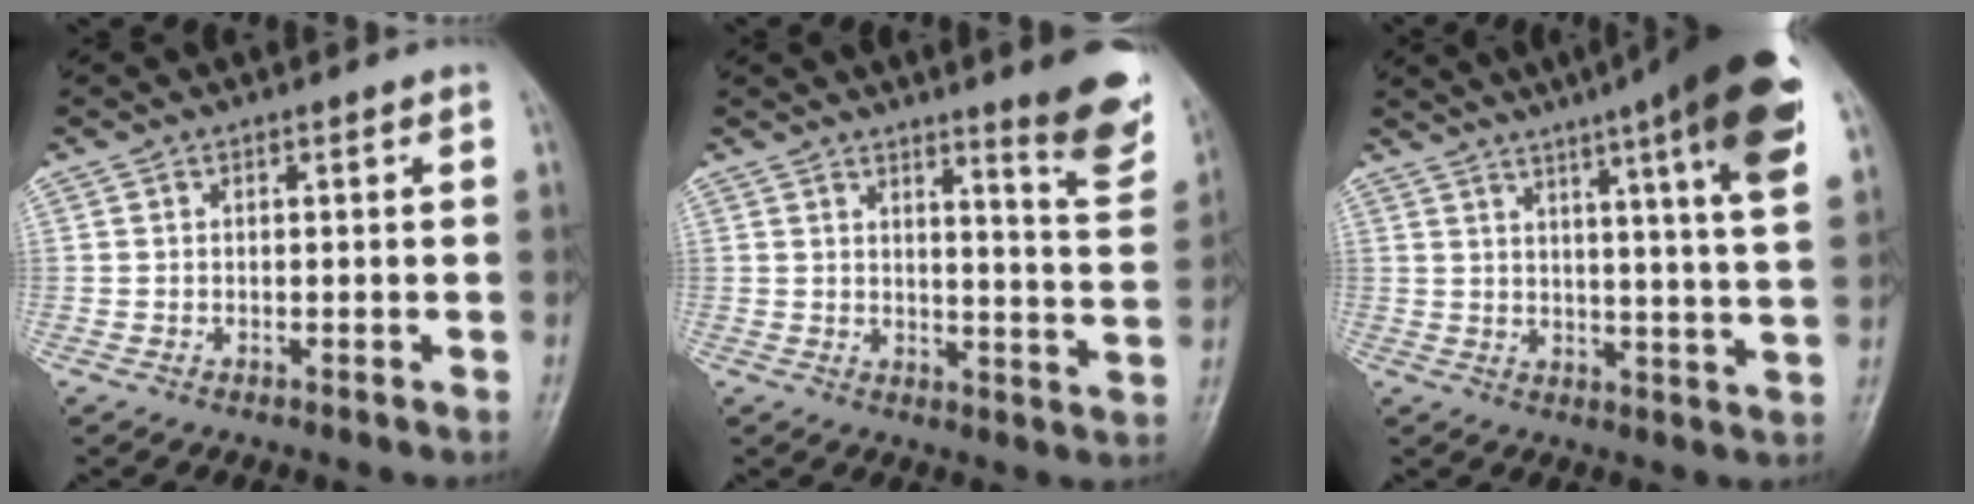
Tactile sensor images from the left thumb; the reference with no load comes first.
{"total": 11.8, "force": [8.1, 1.6, 8.4], "torque": [-0.082, -0.061, 0.099]}
{"total": 20.9, "force": [12.0, 1.9, 17.0], "torque": [-0.228, -0.027, 0.145]}